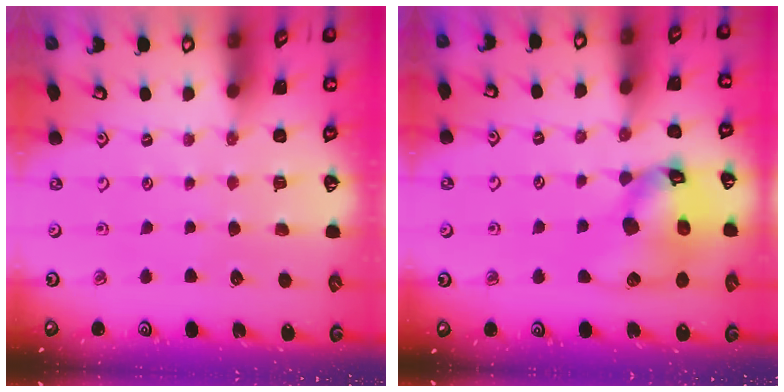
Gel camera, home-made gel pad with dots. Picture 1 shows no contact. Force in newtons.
{"total": 16.0, "press": 15.8, "slide": 2.3}